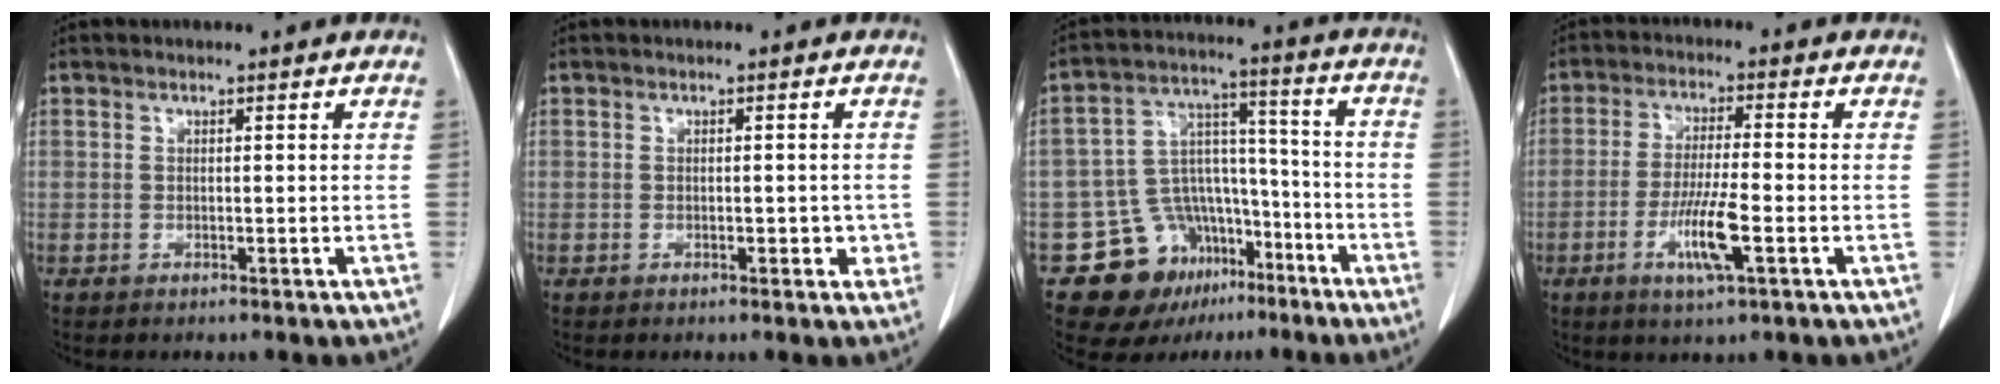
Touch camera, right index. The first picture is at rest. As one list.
[{"total": 2.0, "force": [-0.4, 1.1, 1.7], "torque": [-0.017, 0.002, -0.003]}, {"total": 15.3, "force": [-8.9, 10.9, 5.9], "torque": [-0.098, 0.069, -0.130]}, {"total": 7.7, "force": [-2.8, 0.4, 7.2], "torque": [-0.139, -0.012, -0.053]}]